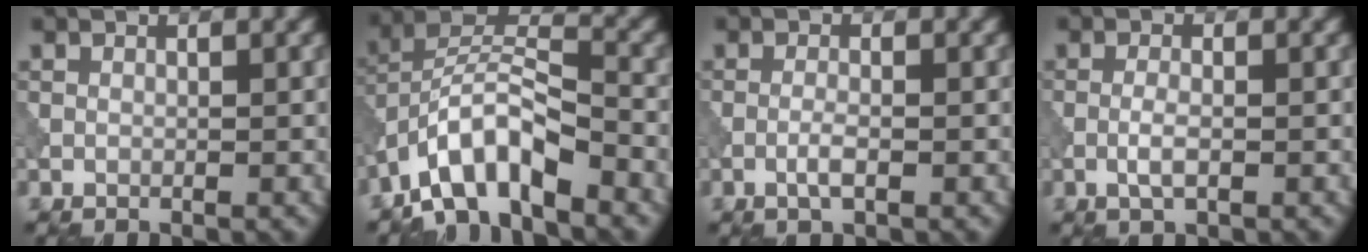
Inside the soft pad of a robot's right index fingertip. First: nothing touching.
{"total": 7.4, "force": [-5.0, 2.4, 4.9], "torque": [-0.083, 0.014, -0.100]}
{"total": 1.5, "force": [-0.6, 0.3, 1.4], "torque": [-0.029, 0.000, -0.016]}
{"total": 1.7, "force": [-0.5, 0.5, 1.6], "torque": [-0.035, -0.001, -0.015]}